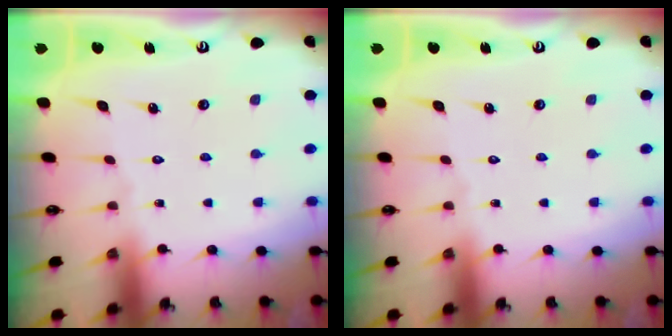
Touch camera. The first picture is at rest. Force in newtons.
{"total": 0.0}